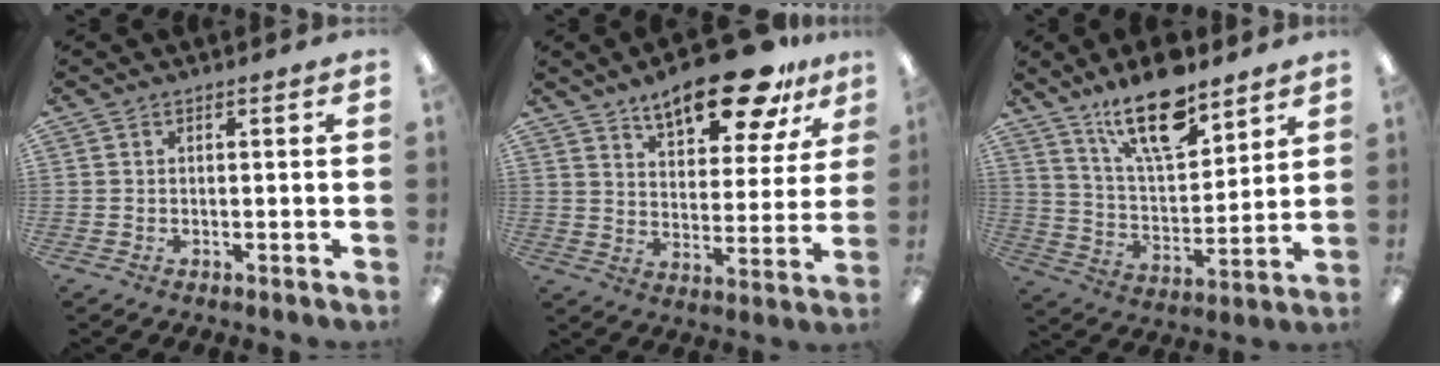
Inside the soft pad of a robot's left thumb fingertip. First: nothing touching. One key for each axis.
{"total": 17.1, "fx": 12.5, "fy": 6.2, "fz": 9.9, "tx": -0.140, "ty": -0.071, "tz": 0.207}
{"total": 17.9, "fx": 12.8, "fy": 6.4, "fz": 10.7, "tx": -0.186, "ty": -0.065, "tz": 0.217}